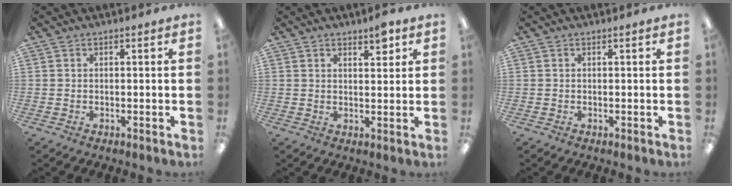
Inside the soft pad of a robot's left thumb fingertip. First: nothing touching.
{"total": 3.9, "force": [2.9, 1.4, 2.2], "torque": [-0.024, -0.014, 0.046]}
{"total": 0.0}